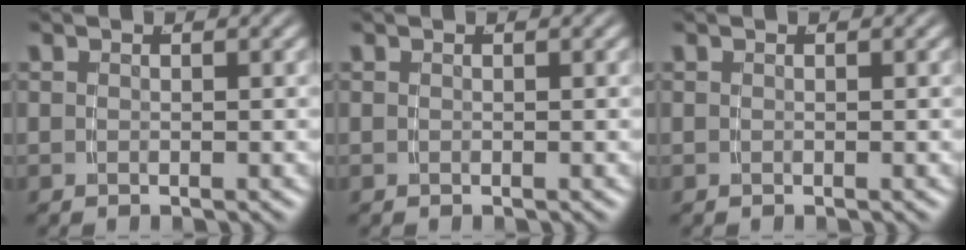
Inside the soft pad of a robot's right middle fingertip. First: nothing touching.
{"total": 0.0}
{"total": 0.0}